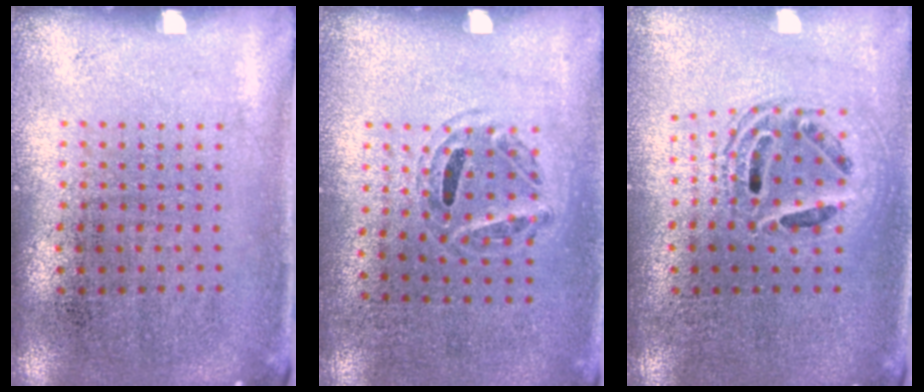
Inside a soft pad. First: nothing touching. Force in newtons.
{"total": 1.0, "press": 0.7, "slide": 0.7}
{"total": 1.6, "press": 1.3, "slide": 0.9}